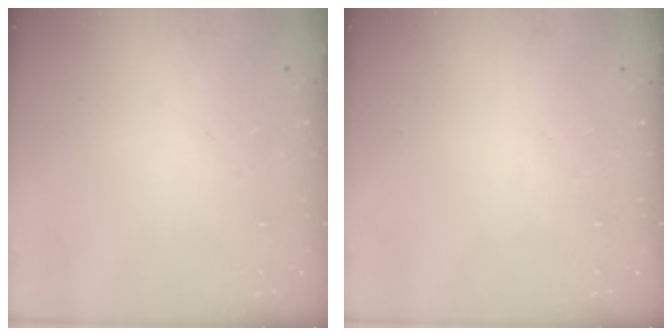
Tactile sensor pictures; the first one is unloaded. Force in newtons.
{"total": 0.0}